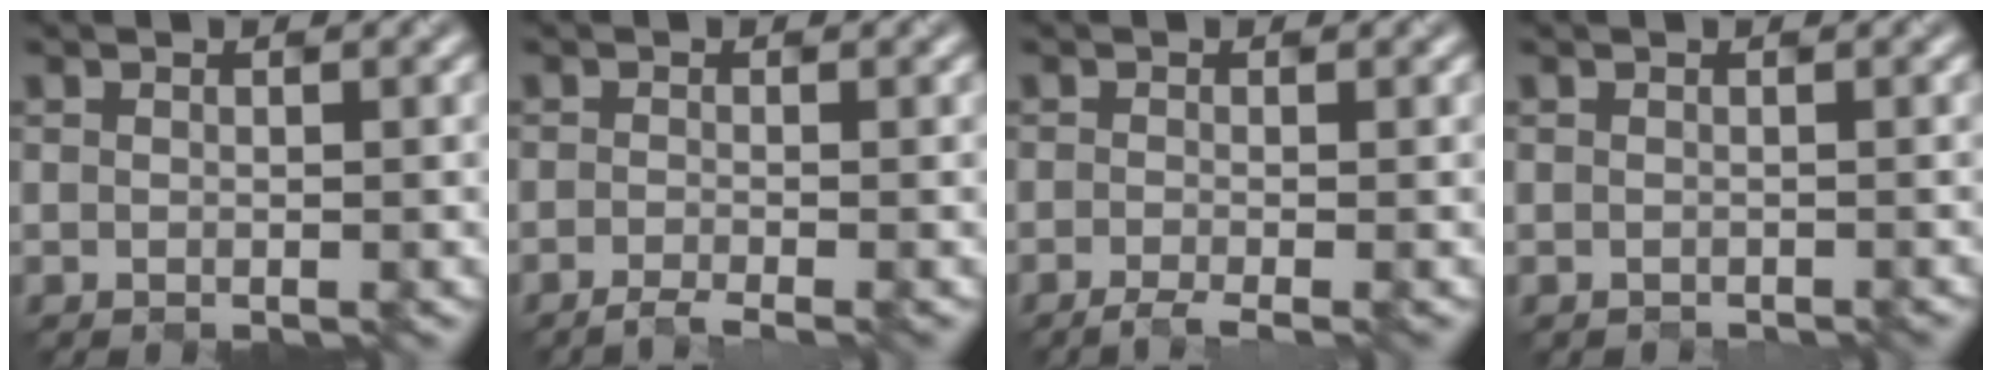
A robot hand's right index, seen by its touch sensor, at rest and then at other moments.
{"total": 1.6, "force": [-1.1, 0.4, 1.2], "torque": [-0.009, -0.008, -0.027]}
{"total": 1.8, "force": [-0.9, 0.5, 1.4], "torque": [-0.014, -0.009, -0.021]}
{"total": 0.0}